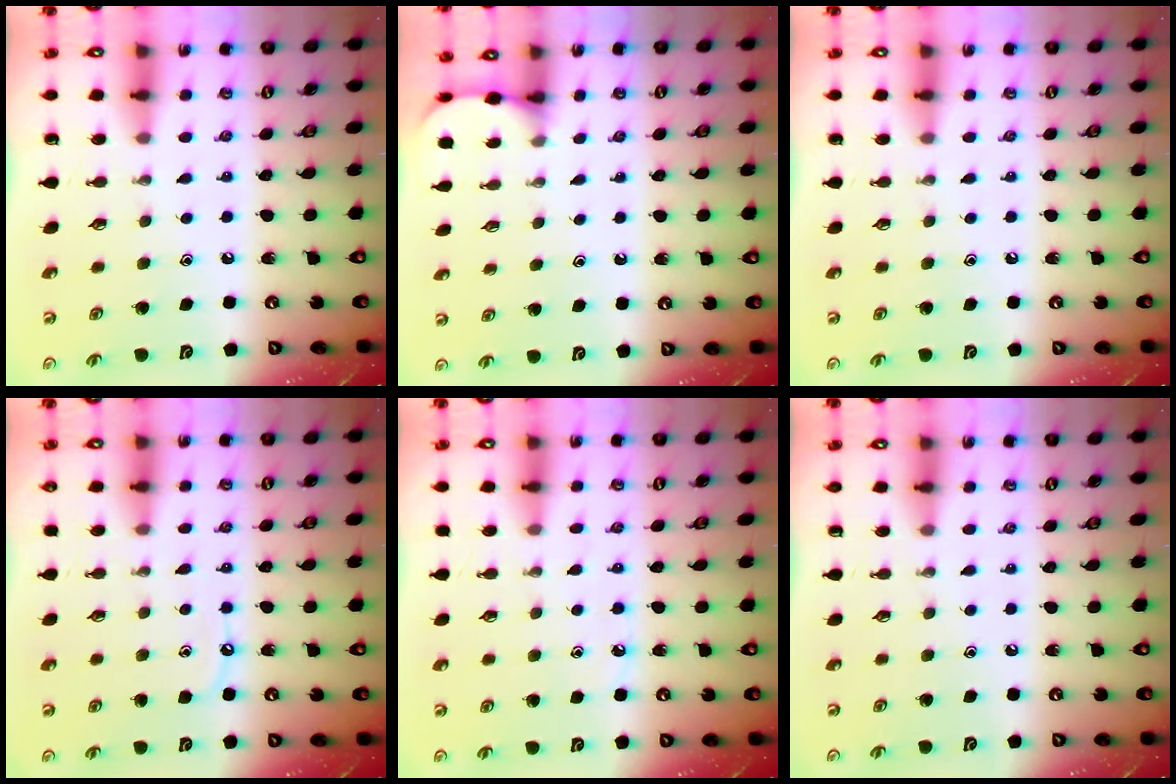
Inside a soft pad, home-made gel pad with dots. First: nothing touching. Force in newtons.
{"total": 2.4, "press": 2.4, "slide": 0.2}
{"total": 0.0}
{"total": 6.8, "press": 6.7, "slide": 0.9}
{"total": 4.4, "press": 4.4, "slide": 0.6}
{"total": 0.0}